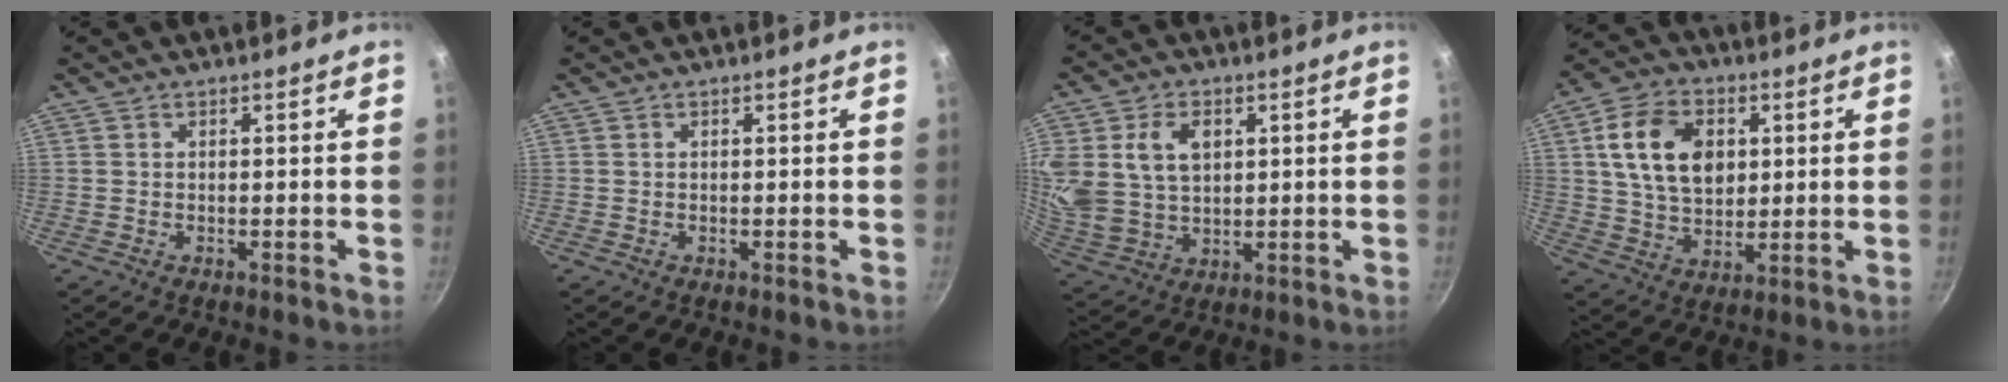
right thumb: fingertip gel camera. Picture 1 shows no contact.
{"total": 0.0}
{"total": 14.2, "force": [4.0, 10.3, 8.9], "torque": [-0.175, -0.013, 0.086]}
{"total": 14.4, "force": [3.3, 10.1, 9.7], "torque": [-0.150, -0.002, 0.058]}